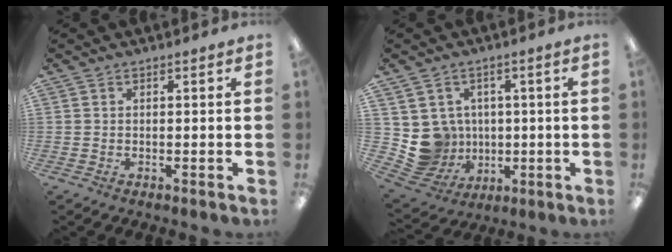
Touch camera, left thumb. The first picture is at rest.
{"total": 8.4, "force": [1.1, 8.2, 1.3], "torque": [-0.060, -0.011, 0.033]}